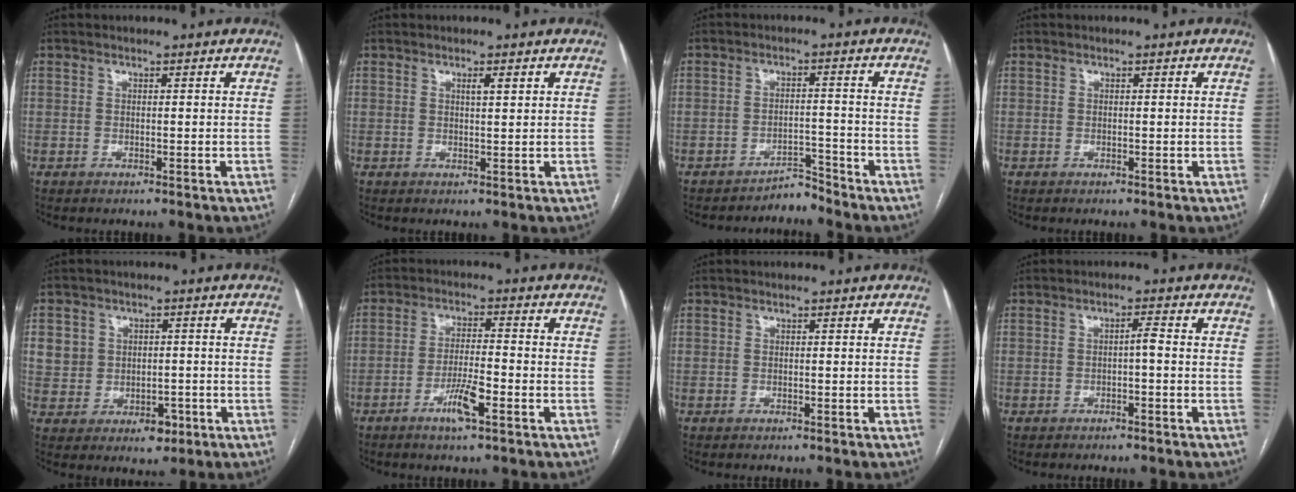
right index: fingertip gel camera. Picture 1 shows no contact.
{"total": 1.4, "force": [0.8, 0.0, 1.2], "torque": [-0.021, -0.001, 0.013]}
{"total": 2.8, "force": [-2.7, 0.1, -0.9], "torque": [0.029, 0.002, -0.042]}
{"total": 0.0}
{"total": 6.9, "force": [-0.3, 6.4, 2.7], "torque": [-0.029, 0.019, 0.012]}
{"total": 5.8, "force": [-2.6, 0.9, 5.1], "torque": [-0.097, -0.003, -0.047]}
{"total": 0.0}
{"total": 1.5, "force": [-0.3, 0.1, 1.5], "torque": [-0.021, 0.004, -0.006]}